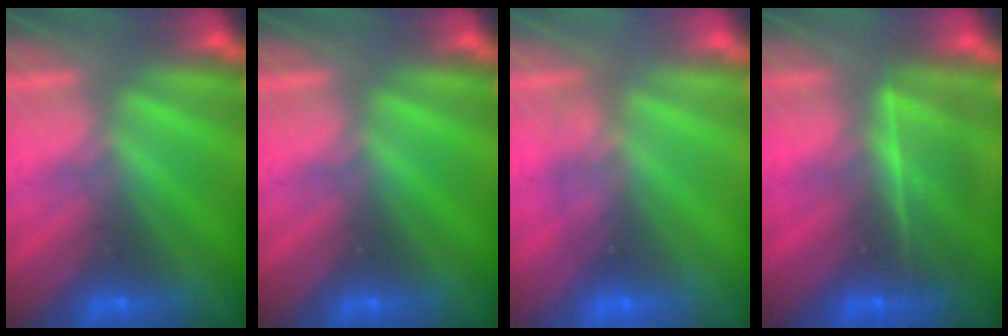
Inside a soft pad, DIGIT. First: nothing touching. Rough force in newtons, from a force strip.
{"total": 0.0}
{"total": 1.7}
{"total": 8.6}